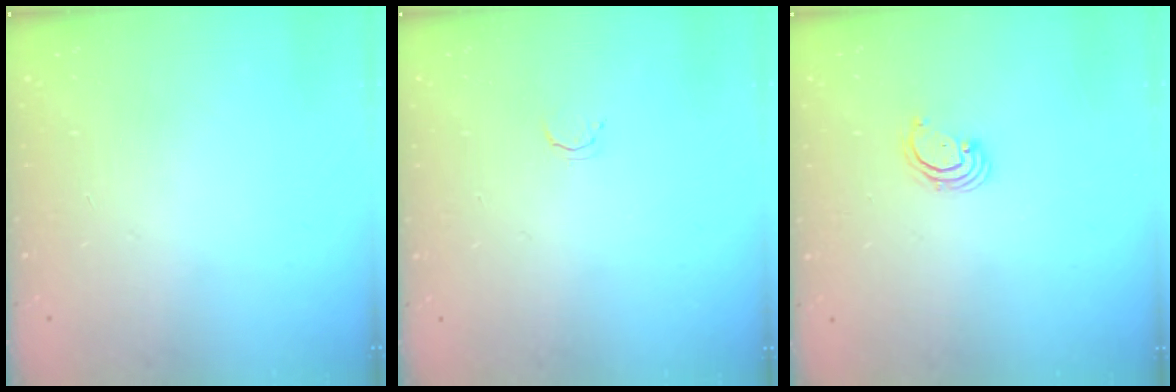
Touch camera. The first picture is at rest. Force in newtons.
{"total": 2.1, "press": 2.1, "slide": 0.4}
{"total": 2.6, "press": 2.6, "slide": 0.3}